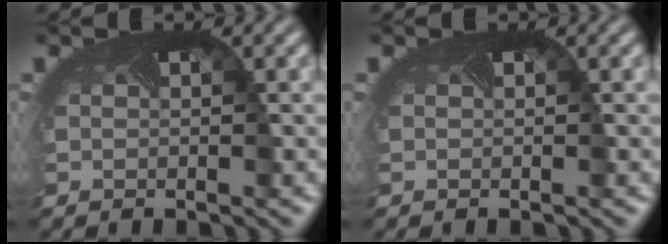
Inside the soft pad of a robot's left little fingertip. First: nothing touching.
{"total": 0.0}